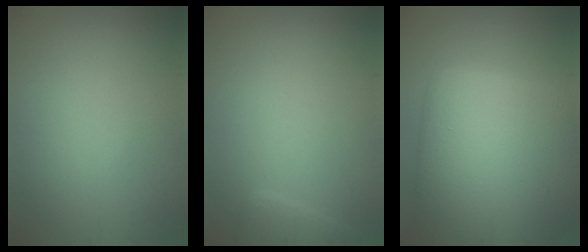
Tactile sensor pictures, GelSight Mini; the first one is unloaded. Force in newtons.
{"total": 1.9, "press": 1.8, "slide": 0.2}
{"total": 11.3, "press": 11.3, "slide": 0.8}